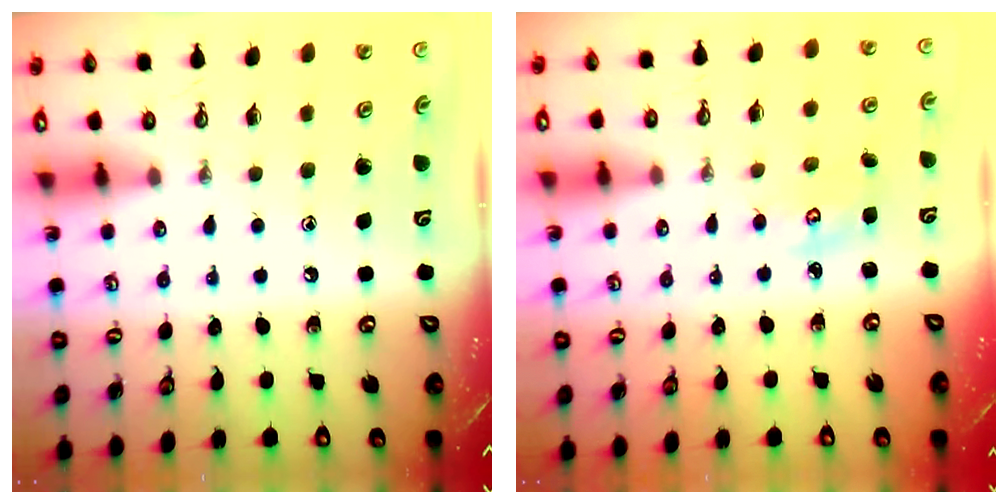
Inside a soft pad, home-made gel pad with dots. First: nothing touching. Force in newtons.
{"total": 2.9, "press": 2.9, "slide": 0.1}